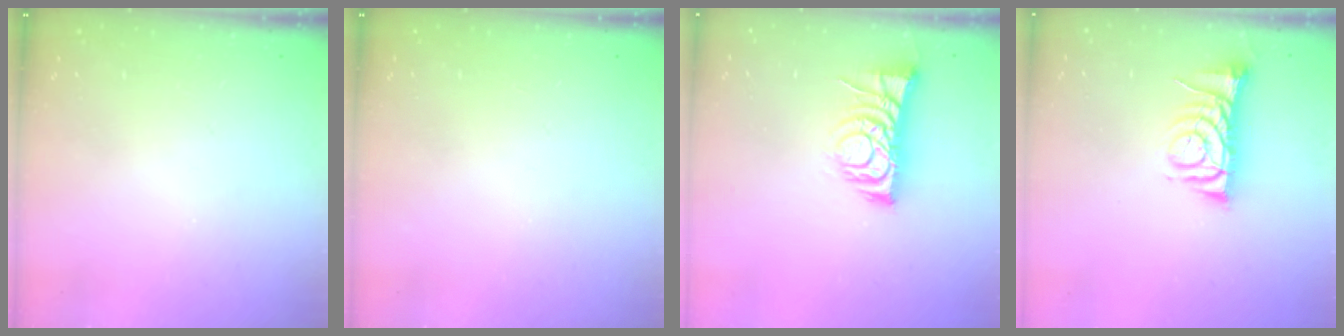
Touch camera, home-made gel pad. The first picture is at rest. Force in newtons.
{"total": 0.0}
{"total": 8.2, "press": 8.1, "slide": 0.8}
{"total": 9.2, "press": 9.2, "slide": 1.1}